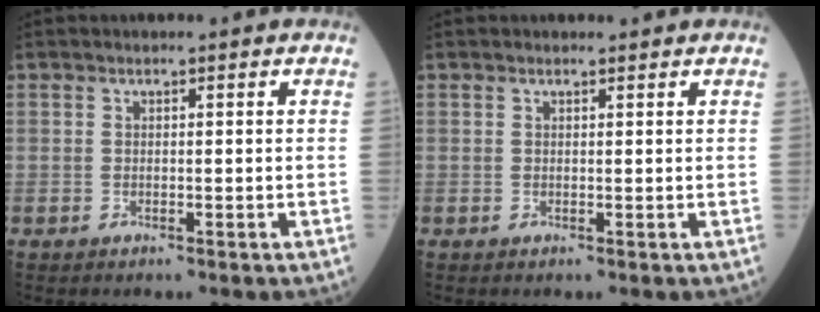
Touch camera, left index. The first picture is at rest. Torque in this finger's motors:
{"motor_torque": [-0.05, 0.46, -0.03, 0.00]}